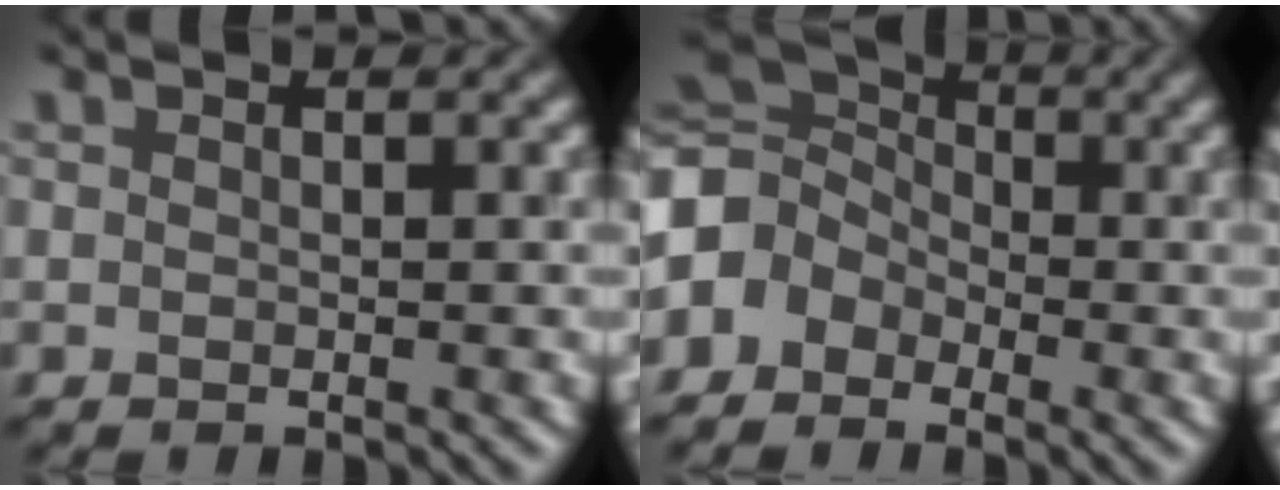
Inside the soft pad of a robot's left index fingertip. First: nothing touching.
{"total": 5.4, "force": [-1.6, 4.5, 2.5], "torque": [-0.053, 0.013, -0.057]}